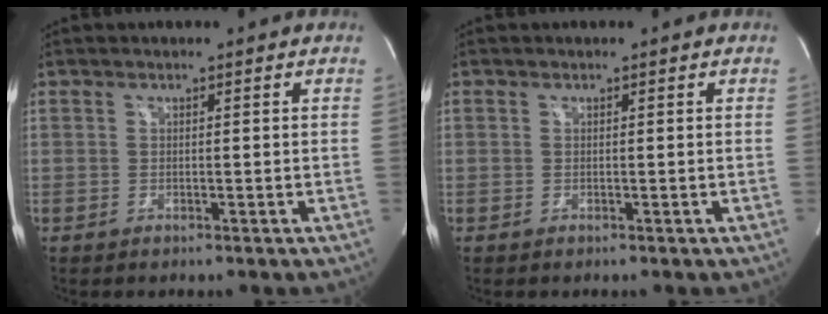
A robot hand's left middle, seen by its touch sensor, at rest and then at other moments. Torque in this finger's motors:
{"motor_torque": [-0.05, -0.49, 0.06, 0.01]}